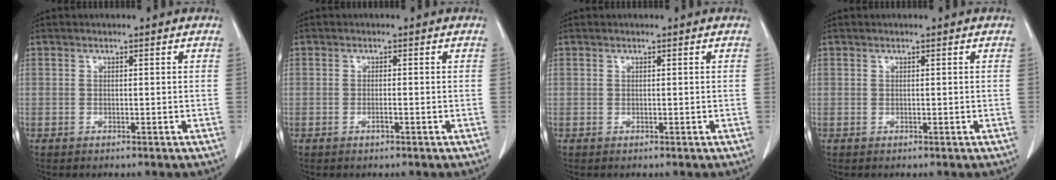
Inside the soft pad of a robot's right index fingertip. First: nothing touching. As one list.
[{"total": 1.2, "force": [-0.7, 0.1, 0.9], "torque": [-0.017, 0.000, -0.012]}, {"total": 0.0}, {"total": 0.0}]